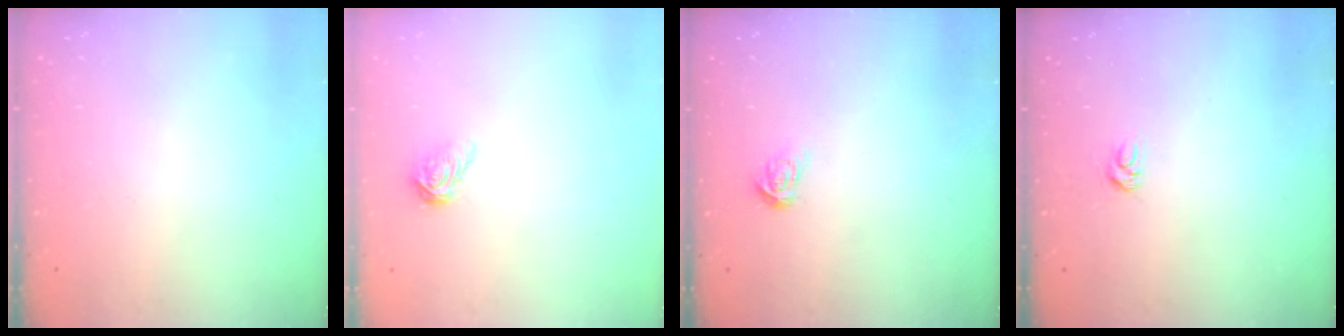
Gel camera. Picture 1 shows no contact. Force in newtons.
{"total": 4.9, "press": 4.9, "slide": 0.4}
{"total": 3.9, "press": 3.9, "slide": 0.3}
{"total": 3.6, "press": 3.5, "slide": 0.5}